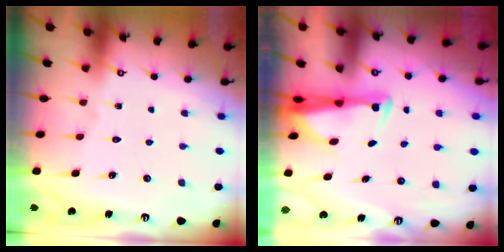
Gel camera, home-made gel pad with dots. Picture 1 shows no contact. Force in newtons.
{"total": 2.8, "press": 2.6, "slide": 0.9}